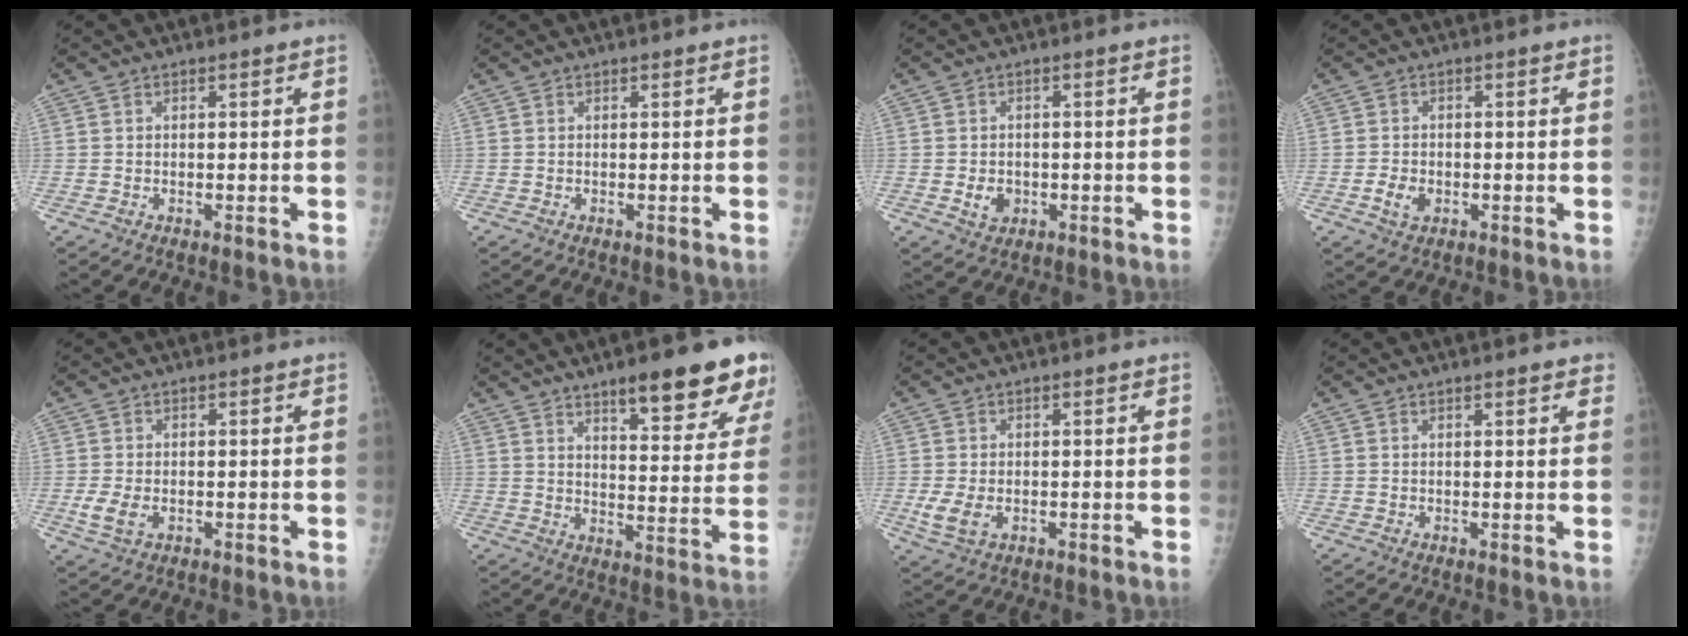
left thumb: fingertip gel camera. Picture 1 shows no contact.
{"total": 0.0}
{"total": 3.7, "force": [-0.9, 3.0, 2.1], "torque": [-0.022, 0.004, -0.008]}
{"total": 3.4, "force": [-1.2, 2.3, 2.2], "torque": [-0.037, 0.006, -0.018]}
{"total": 4.2, "force": [-1.1, 2.5, 3.1], "torque": [-0.071, 0.000, -0.018]}
{"total": 17.1, "force": [11.4, 4.2, 12.1], "torque": [-0.124, -0.060, 0.155]}
{"total": 4.7, "force": [-1.1, 2.9, 3.6], "torque": [-0.082, -0.001, -0.017]}
{"total": 2.2, "force": [1.4, 0.7, 1.5], "torque": [-0.012, 0.000, 0.015]}